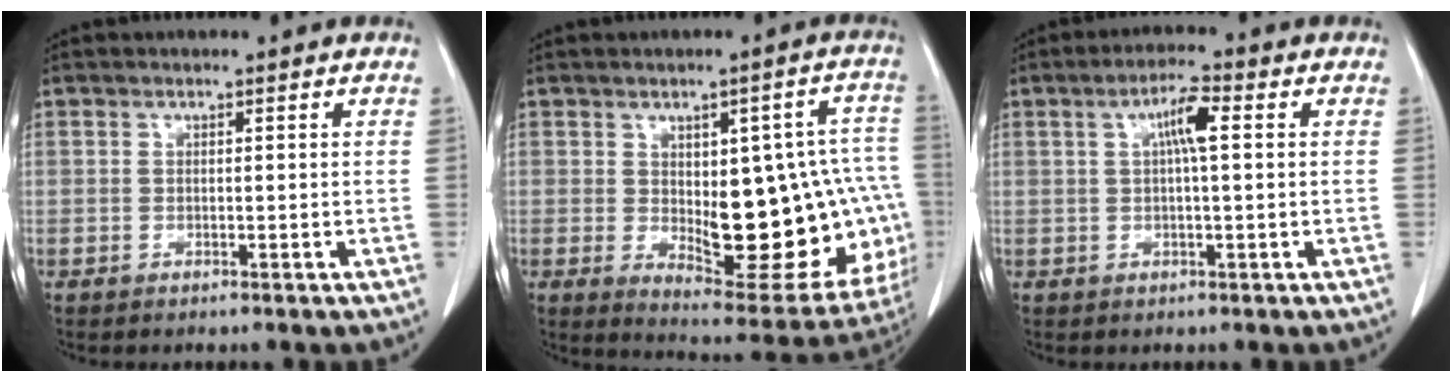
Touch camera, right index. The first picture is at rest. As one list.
[{"total": 21.5, "force": [-1.7, 8.1, 19.9], "torque": [-0.186, 0.022, 0.012]}, {"total": 4.7, "force": [1.1, 0.5, 4.5], "torque": [-0.082, 0.010, 0.017]}]